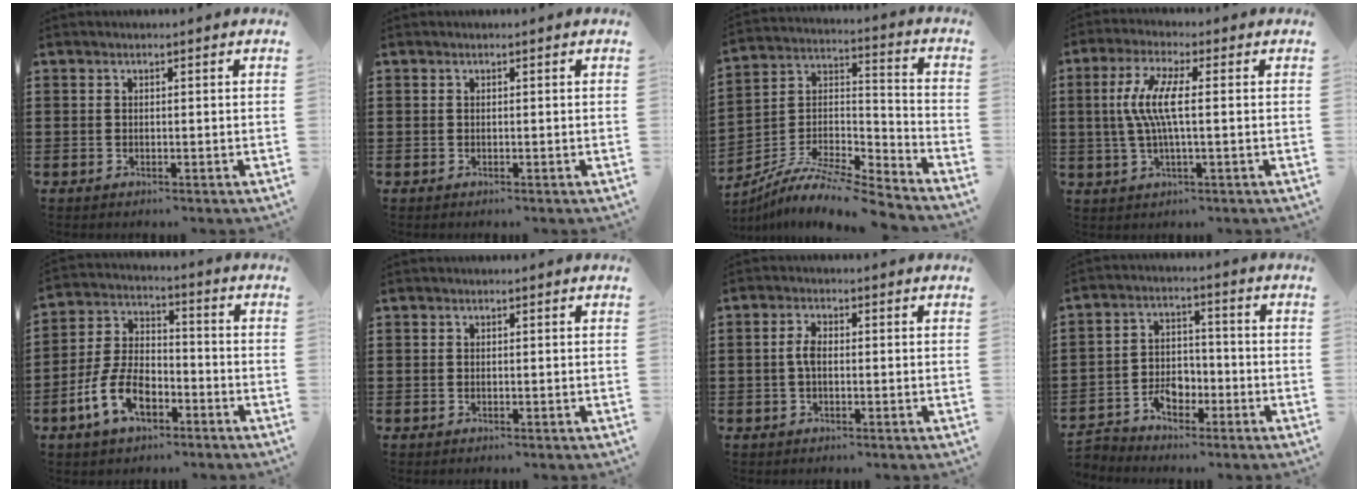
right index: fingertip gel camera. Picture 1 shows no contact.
{"total": 0.0}
{"total": 9.1, "force": [-8.1, 1.8, 3.8], "torque": [-0.079, 0.008, -0.165]}
{"total": 7.1, "force": [0.0, 1.3, 7.0], "torque": [-0.157, -0.011, -0.013]}
{"total": 9.3, "force": [-4.4, 4.9, 6.5], "torque": [-0.155, 0.004, -0.087]}
{"total": 0.0}
{"total": 2.7, "force": [-0.3, 1.2, 2.4], "torque": [-0.055, 0.000, -0.008]}
{"total": 4.6, "force": [-3.1, 2.9, 1.6], "torque": [-0.033, 0.014, -0.062]}